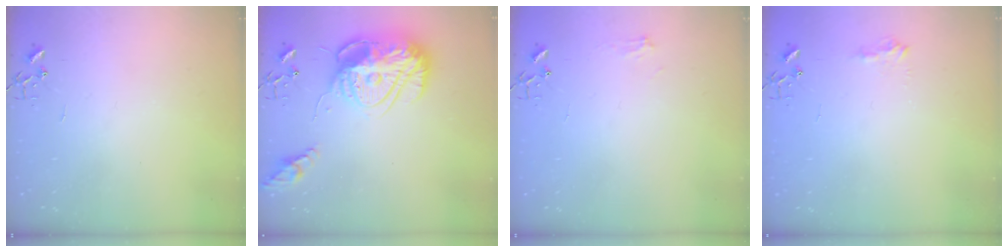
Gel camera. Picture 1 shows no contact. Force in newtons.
{"total": 24.2, "press": 24.1, "slide": 2.0}
{"total": 5.3, "press": 5.3, "slide": 0.6}
{"total": 8.4, "press": 8.4, "slide": 0.8}